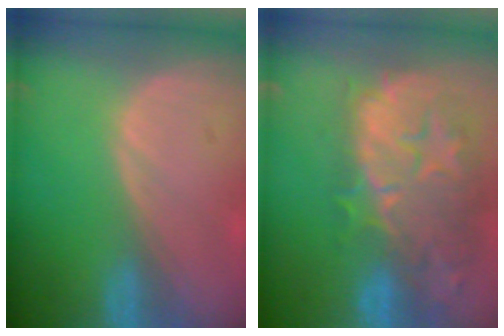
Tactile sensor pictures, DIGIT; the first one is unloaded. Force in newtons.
{"total": 12.9, "press": 11.5, "slide": 5.8}